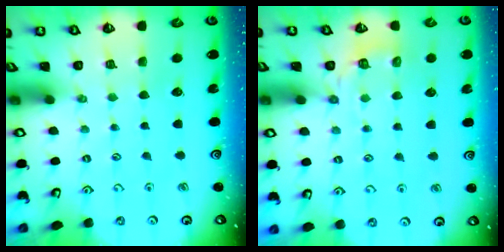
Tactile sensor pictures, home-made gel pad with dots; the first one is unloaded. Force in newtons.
{"total": 5.6, "press": 5.3, "slide": 2.0}